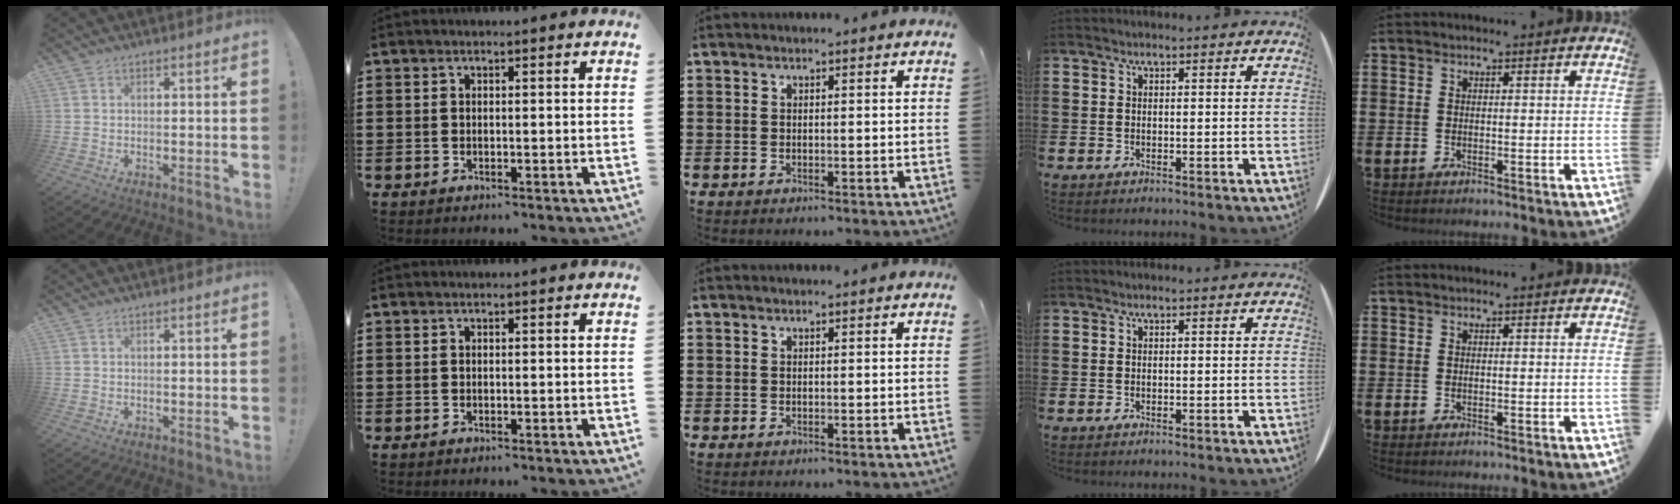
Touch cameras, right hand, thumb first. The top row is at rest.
{}